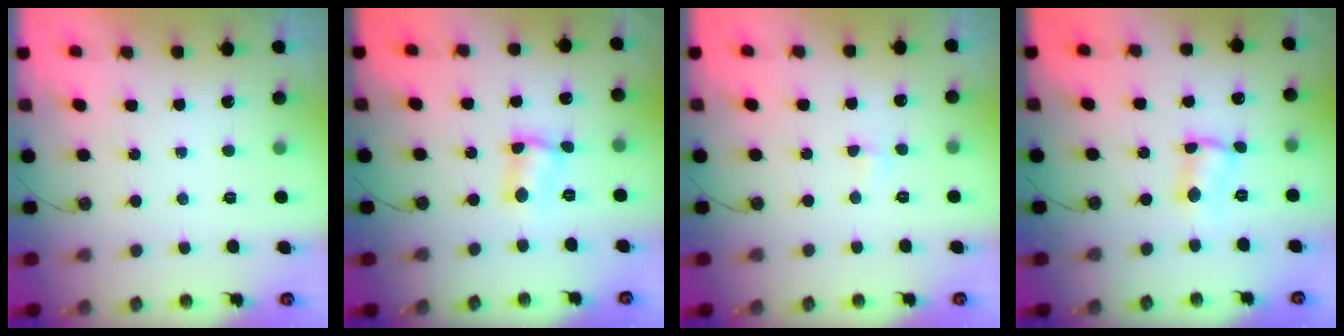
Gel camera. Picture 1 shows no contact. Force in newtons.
{"total": 4.1, "press": 3.8, "slide": 1.6}
{"total": 2.8, "press": 2.7, "slide": 0.5}
{"total": 2.3, "press": 2.3, "slide": 0.1}